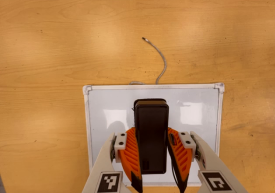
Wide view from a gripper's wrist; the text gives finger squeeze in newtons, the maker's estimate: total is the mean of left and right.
{"total": 7.2, "left": 6.1, "right": 8.2}